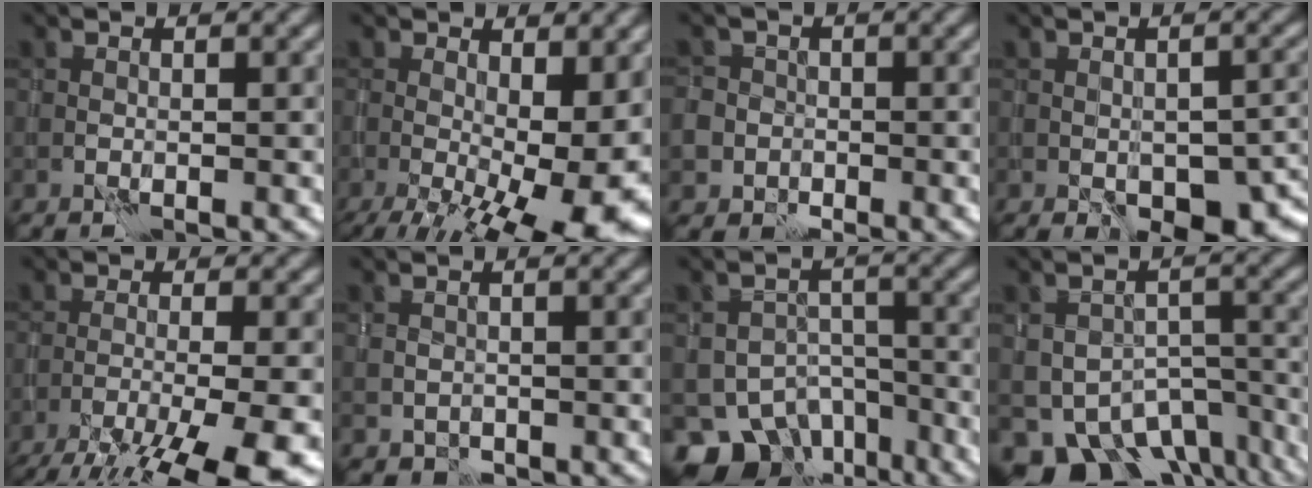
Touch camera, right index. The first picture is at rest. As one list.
[{"total": 13.8, "force": [-3.0, 5.6, 12.3], "torque": [-0.173, -0.029, -0.025]}, {"total": 6.7, "force": [-2.1, 6.2, 1.4], "torque": [-0.035, -0.007, -0.070]}, {"total": 7.5, "force": [-2.9, 4.0, 5.7], "torque": [-0.072, -0.015, -0.029]}, {"total": 11.1, "force": [-6.8, 2.1, 8.5], "torque": [-0.129, -0.015, -0.102]}, {"total": 1.0, "force": [0.0, 0.9, 0.4], "torque": [-0.009, -0.003, 0.004]}, {"total": 8.5, "force": [-6.1, 5.3, 2.5], "torque": [-0.020, -0.011, -0.091]}, {"total": 11.2, "force": [-8.2, 6.5, 4.1], "torque": [-0.054, -0.013, -0.101]}]